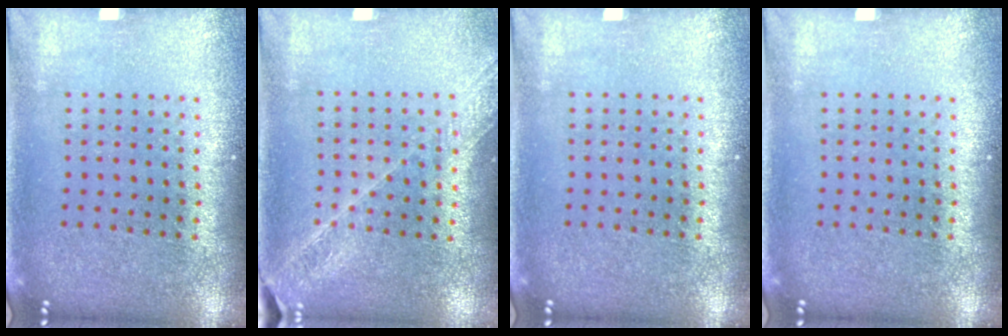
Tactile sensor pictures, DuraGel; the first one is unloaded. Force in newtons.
{"total": 1.6, "press": 1.6, "slide": 0.2}
{"total": 0.0}
{"total": 0.0}